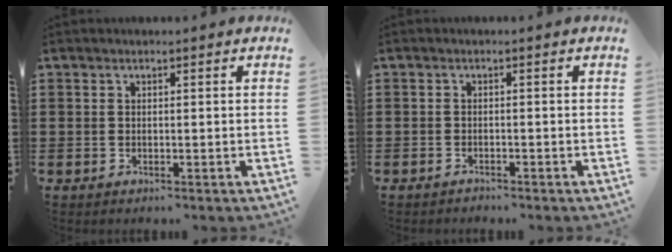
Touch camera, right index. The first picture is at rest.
{"total": 1.0, "force": [-1.0, 0.3, -0.1], "torque": [-0.002, 0.003, -0.022]}